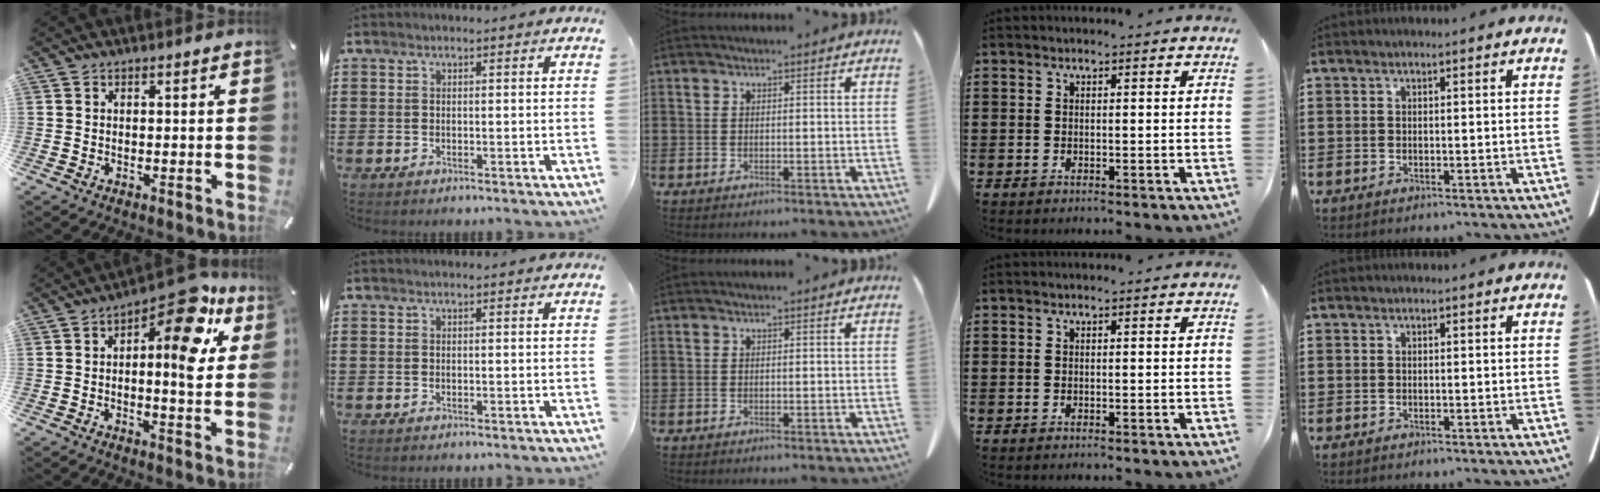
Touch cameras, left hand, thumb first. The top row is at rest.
{"thumb": {"total": 13.9, "force": [6.6, 5.3, 11.1], "torque": [-0.134, -0.060, 0.102]}}